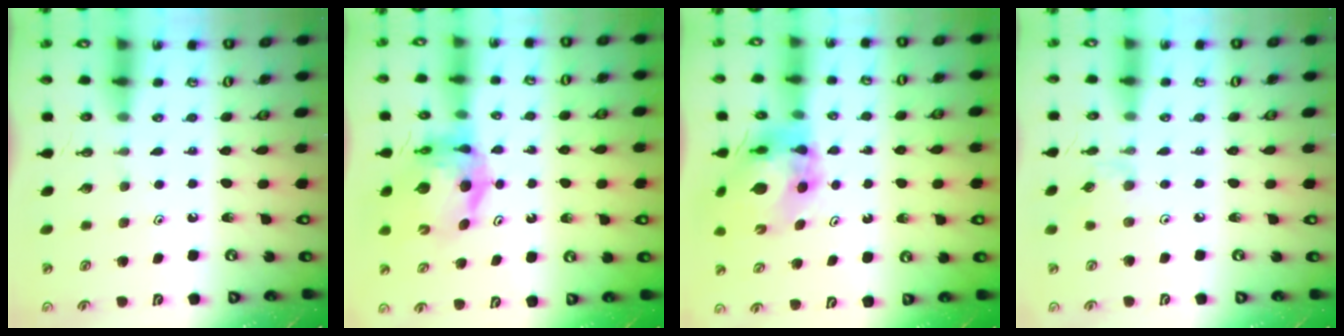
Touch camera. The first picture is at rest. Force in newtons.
{"total": 9.8, "press": 9.8, "slide": 1.1}
{"total": 12.7, "press": 12.6, "slide": 1.5}
{"total": 1.7, "press": 1.7, "slide": 0.4}